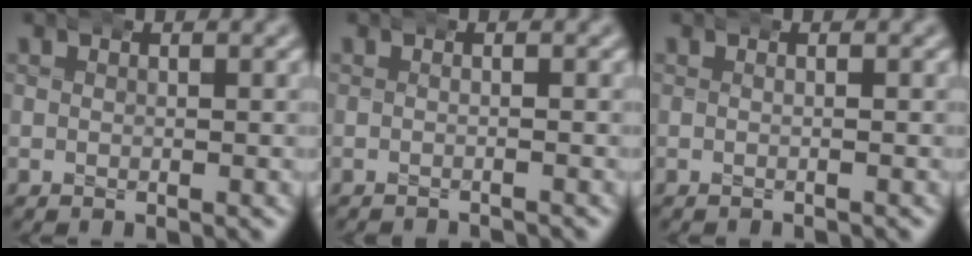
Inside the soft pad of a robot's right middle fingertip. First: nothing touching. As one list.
[{"total": 1.5, "force": [-1.5, -0.4, -0.3], "torque": [0.002, -0.004, -0.022]}, {"total": 0.8, "force": [-0.6, -0.4, -0.3], "torque": [0.000, -0.002, -0.009]}]